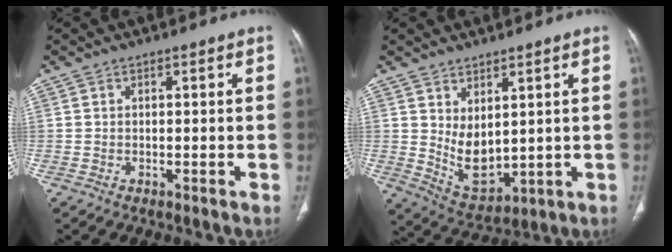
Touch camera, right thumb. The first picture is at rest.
{"total": 8.0, "force": [2.1, 4.5, 6.3], "torque": [-0.092, -0.031, 0.065]}